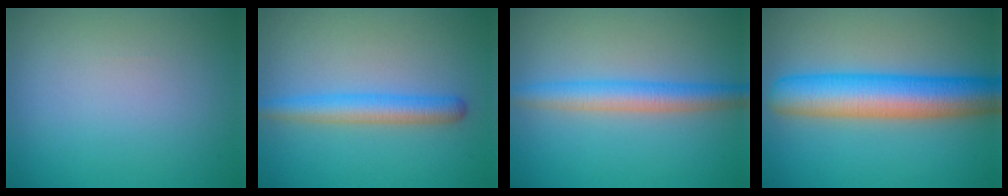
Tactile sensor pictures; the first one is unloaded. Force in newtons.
{"total": 3.5, "press": 3.5, "slide": 0.1}
{"total": 3.8, "press": 3.8, "slide": 0.1}
{"total": 9.1, "press": 9.1, "slide": 0.4}